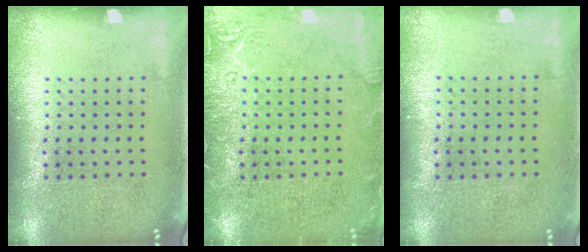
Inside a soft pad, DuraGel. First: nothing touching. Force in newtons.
{"total": 2.7, "press": 2.7, "slide": 0.5}
{"total": 0.0}